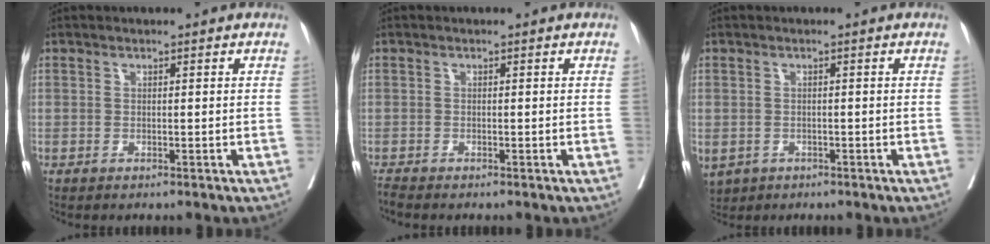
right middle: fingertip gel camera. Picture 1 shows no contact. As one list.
[{"total": 1.0, "force": [-0.9, -0.2, 0.1], "torque": [-0.009, -0.005, -0.019]}, {"total": 7.1, "force": [-3.3, 5.6, 2.9], "torque": [-0.083, -0.004, -0.042]}]